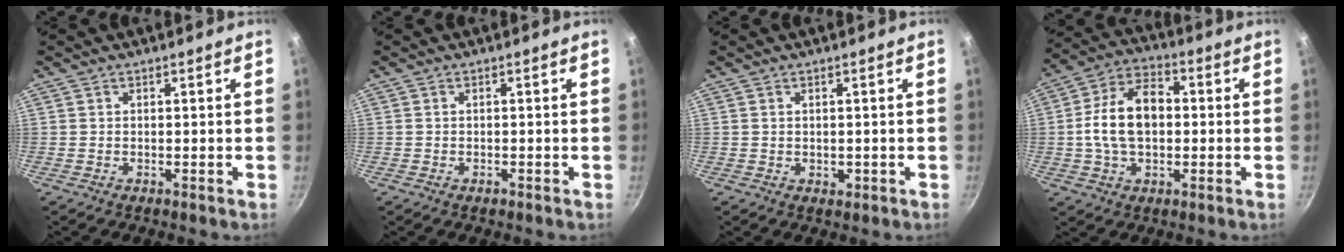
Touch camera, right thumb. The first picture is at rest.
{"total": 0.7, "force": [-0.4, 0.4, 0.4], "torque": [-0.005, 0.002, -0.007]}
{"total": 1.3, "force": [-0.1, 0.9, 0.8], "torque": [-0.009, -0.001, 0.001]}
{"total": 13.2, "force": [0.1, 8.5, 10.1], "torque": [-0.158, 0.030, -0.011]}